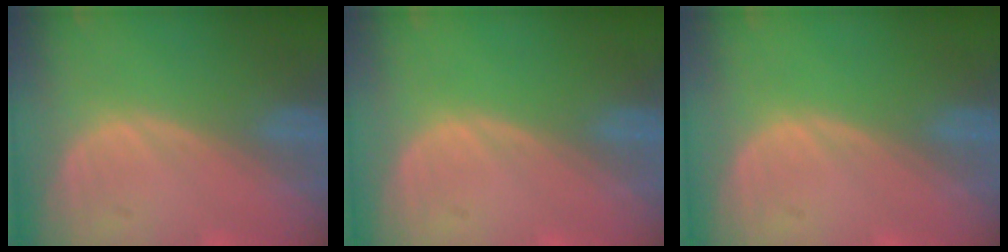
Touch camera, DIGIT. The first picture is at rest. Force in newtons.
{"total": 0.0}
{"total": 0.0}